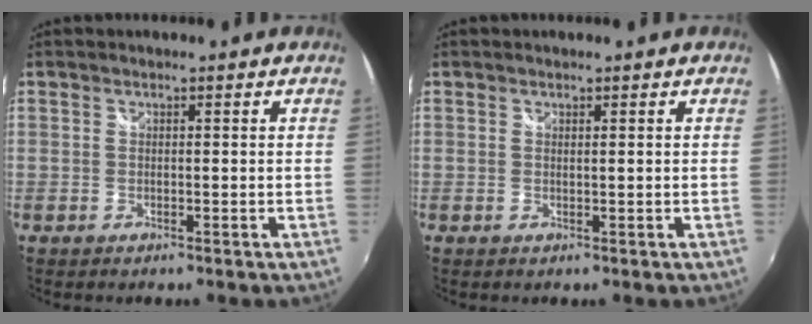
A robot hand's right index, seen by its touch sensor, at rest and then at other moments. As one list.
[{"total": 0.6, "force": [0.2, -0.5, -0.3], "torque": [0.004, -0.002, 0.002]}]